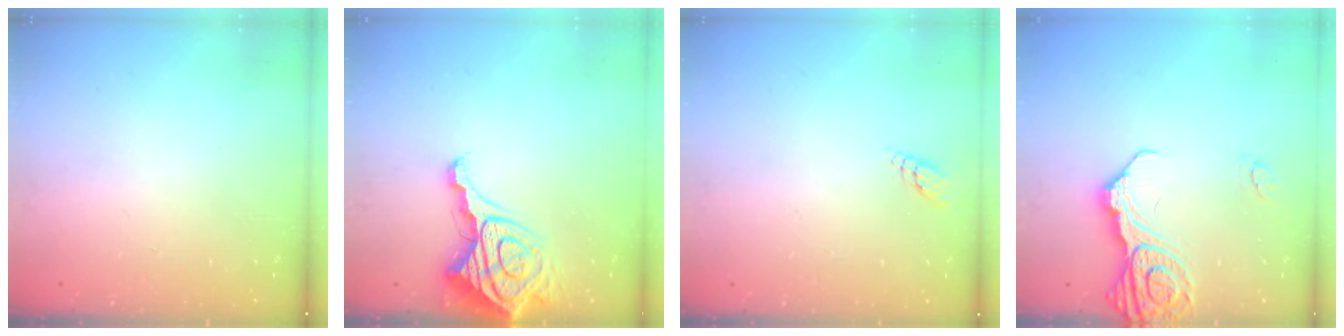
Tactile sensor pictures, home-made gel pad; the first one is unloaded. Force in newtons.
{"total": 12.9, "press": 12.9, "slide": 1.3}
{"total": 2.9, "press": 2.9, "slide": 0.3}
{"total": 16.1, "press": 16.0, "slide": 1.9}